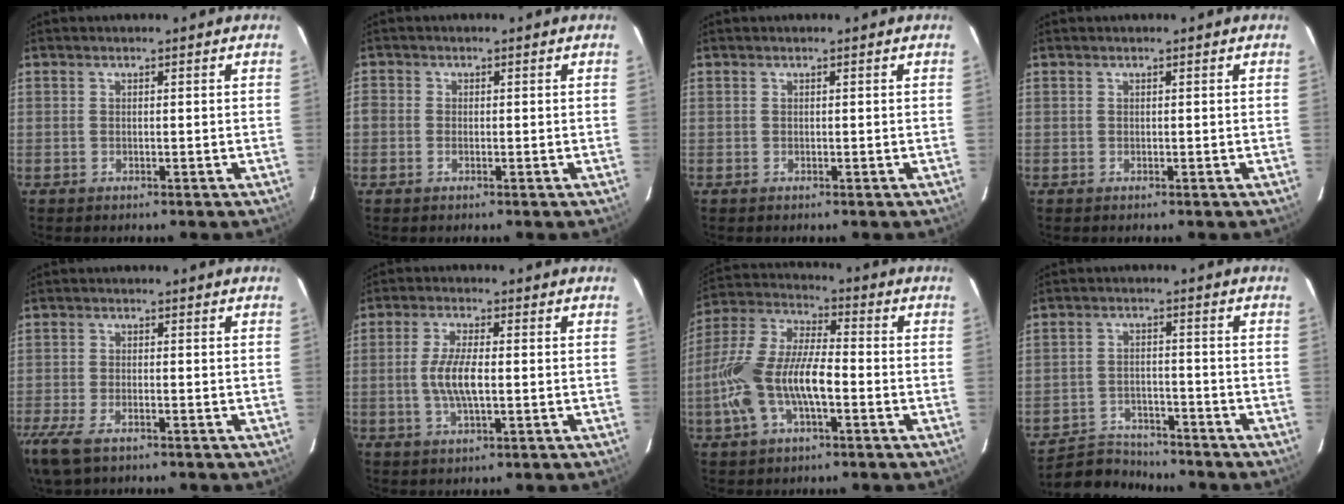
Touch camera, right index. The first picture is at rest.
{"total": 1.7, "force": [-0.9, 1.3, 0.7], "torque": [-0.013, 0.001, -0.021]}
{"total": 0.0}
{"total": 0.0}
{"total": 8.9, "force": [-5.8, 3.2, 5.8], "torque": [-0.143, -0.029, -0.111]}
{"total": 6.6, "force": [-0.5, 1.9, 6.3], "torque": [-0.125, -0.001, -0.011]}
{"total": 15.1, "force": [-4.3, 6.1, 13.2], "torque": [-0.279, 0.004, -0.081]}
{"total": 8.5, "force": [-8.0, 2.7, 0.9], "torque": [-0.043, 0.008, -0.130]}